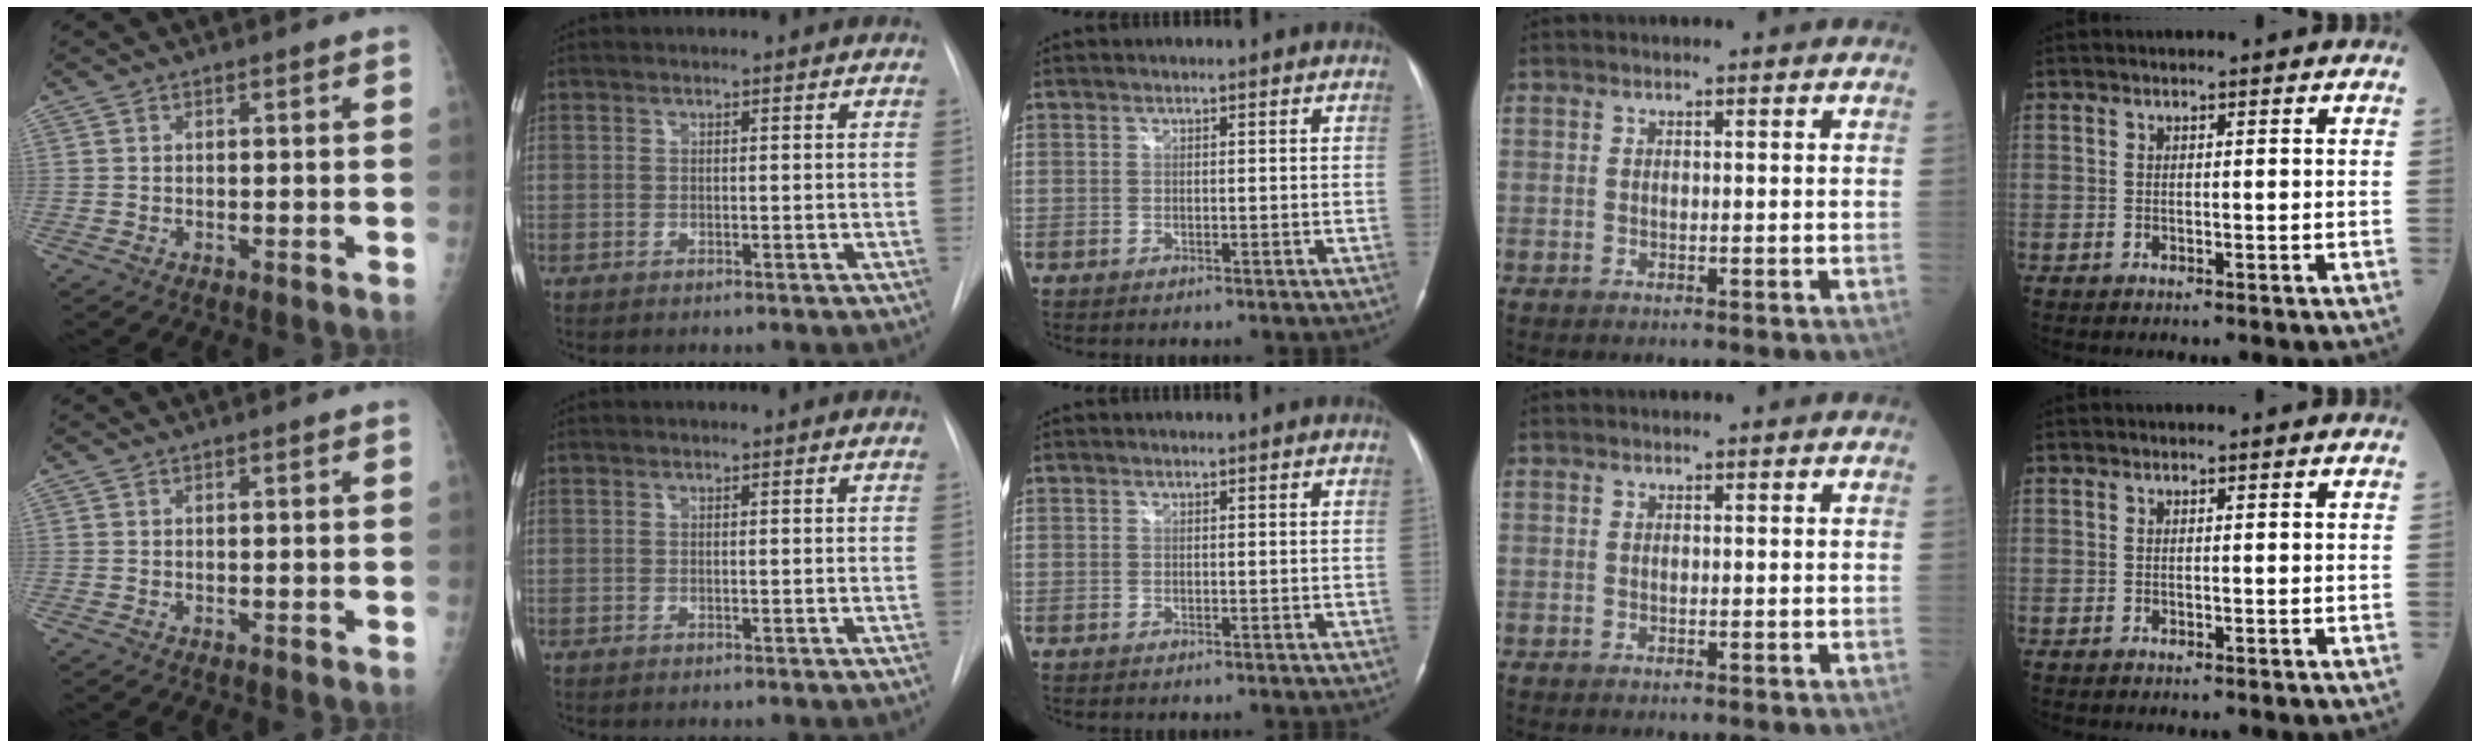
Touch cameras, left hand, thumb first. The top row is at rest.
{}